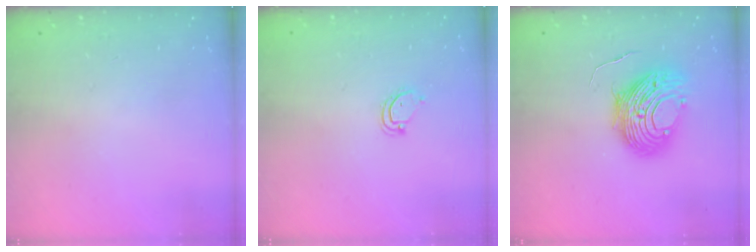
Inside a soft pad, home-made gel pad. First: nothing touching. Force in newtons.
{"total": 3.9, "press": 3.9, "slide": 0.3}
{"total": 12.5, "press": 12.4, "slide": 1.4}